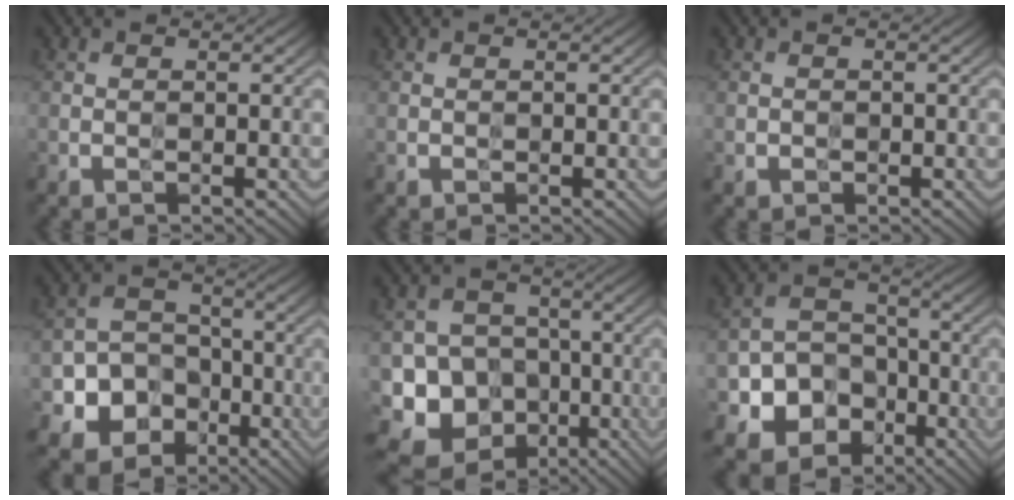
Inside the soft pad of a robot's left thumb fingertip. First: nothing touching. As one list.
[{"total": 0.0}, {"total": 0.6, "force": [-0.2, 0.5, 0.1], "torque": [0.003, -0.002, -0.006]}, {"total": 9.0, "force": [-3.8, 7.3, 3.6], "torque": [-0.080, -0.016, -0.088]}, {"total": 13.6, "force": [-5.6, 11.5, 4.5], "torque": [-0.117, -0.036, -0.111]}, {"total": 9.9, "force": [-4.4, 7.9, 4.2], "torque": [-0.094, -0.023, -0.093]}]